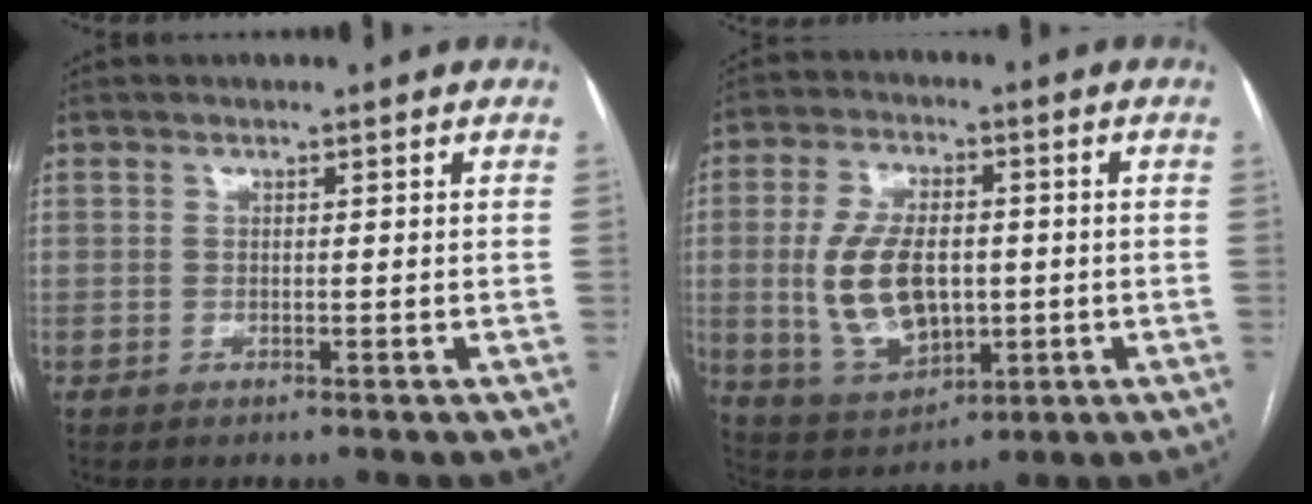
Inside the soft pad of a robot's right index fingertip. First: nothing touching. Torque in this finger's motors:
{"motor_torque": [1.66, 0.03, 0.92, 0.21]}